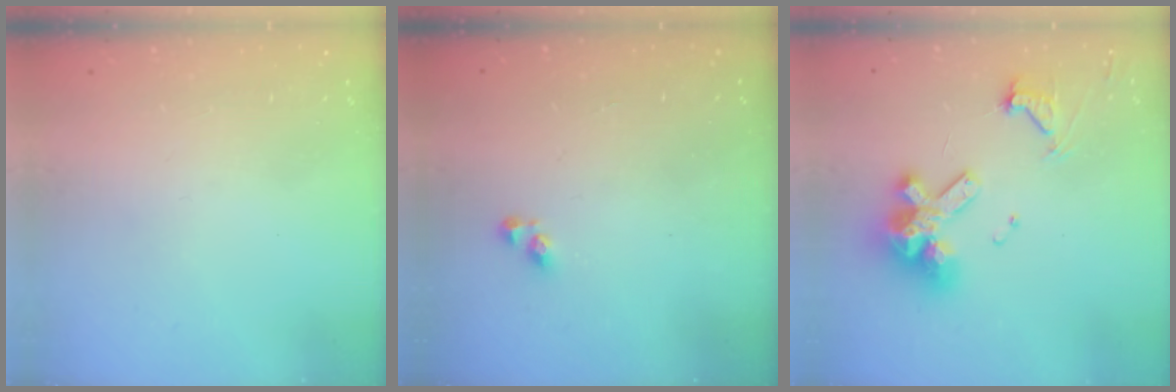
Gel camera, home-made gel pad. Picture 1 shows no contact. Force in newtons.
{"total": 3.4, "press": 3.4, "slide": 0.1}
{"total": 16.0, "press": 15.9, "slide": 1.9}